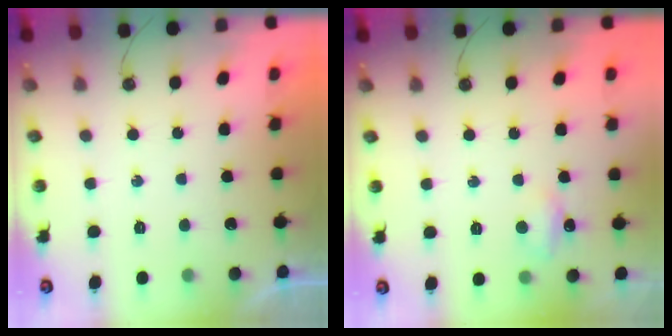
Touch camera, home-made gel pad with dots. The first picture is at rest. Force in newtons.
{"total": 6.0, "press": 5.9, "slide": 1.1}